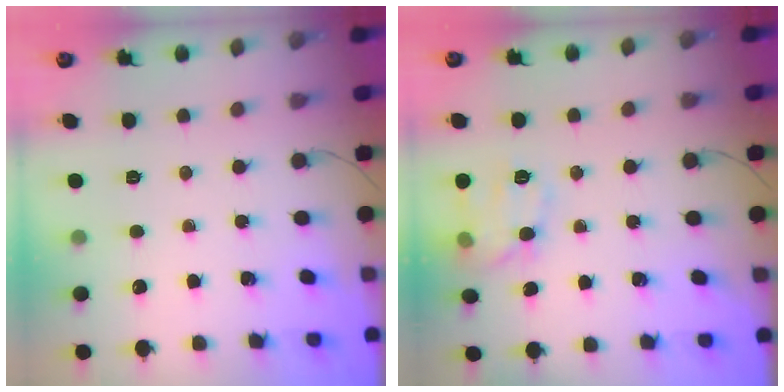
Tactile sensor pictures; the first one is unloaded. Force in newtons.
{"total": 9.4, "press": 9.4, "slide": 0.4}